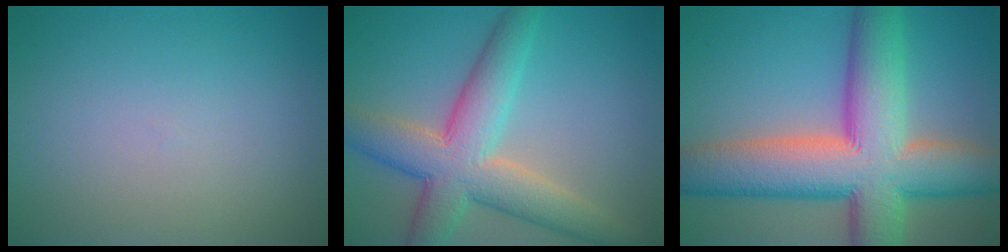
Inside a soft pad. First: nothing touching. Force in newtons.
{"total": 8.0, "press": 8.0, "slide": 0.5}
{"total": 13.7, "press": 13.7, "slide": 0.8}